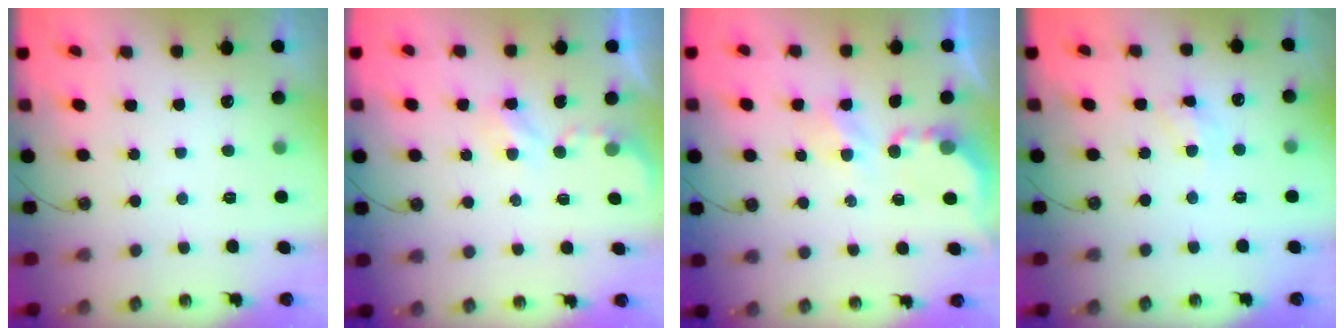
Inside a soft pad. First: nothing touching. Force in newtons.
{"total": 2.7, "press": 2.7, "slide": 0.5}
{"total": 4.0, "press": 4.0, "slide": 0.3}
{"total": 6.7, "press": 6.7, "slide": 0.6}